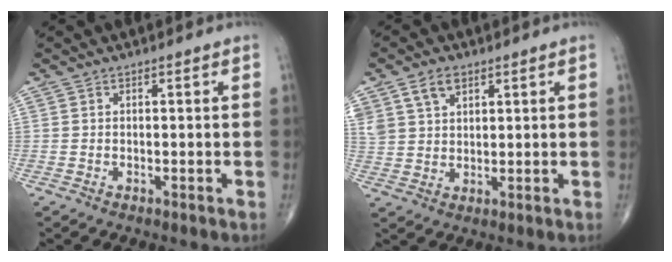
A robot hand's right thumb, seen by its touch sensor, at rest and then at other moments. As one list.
[{"total": 6.9, "force": [3.8, 4.4, 3.7], "torque": [-0.061, -0.010, 0.078]}]